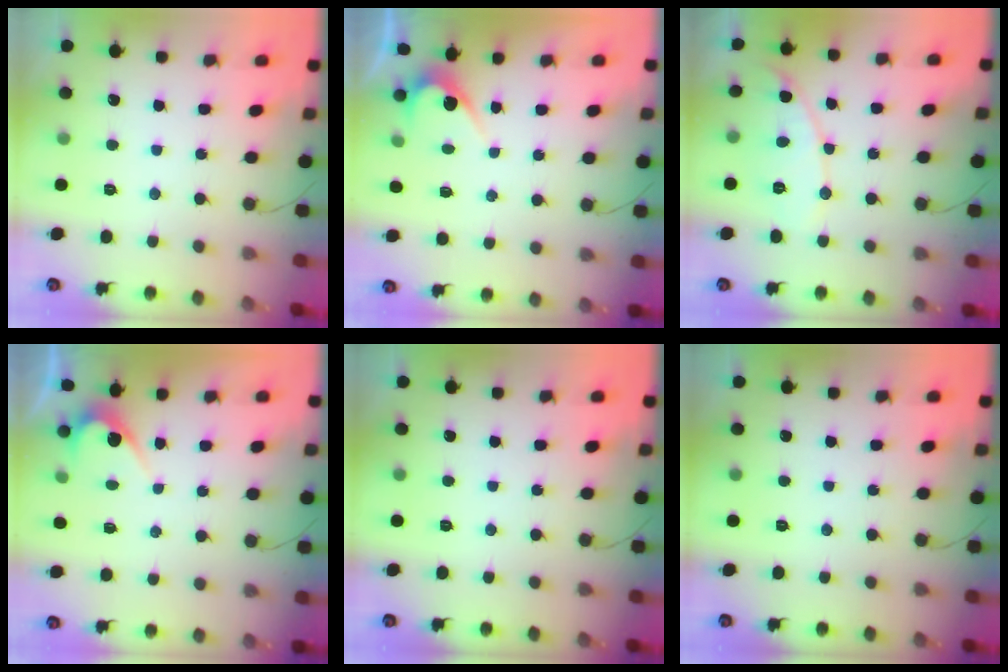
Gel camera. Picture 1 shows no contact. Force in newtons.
{"total": 3.0, "press": 3.0, "slide": 0.2}
{"total": 8.6, "press": 8.6, "slide": 0.4}
{"total": 3.0, "press": 3.0, "slide": 0.2}
{"total": 0.0}
{"total": 0.0}